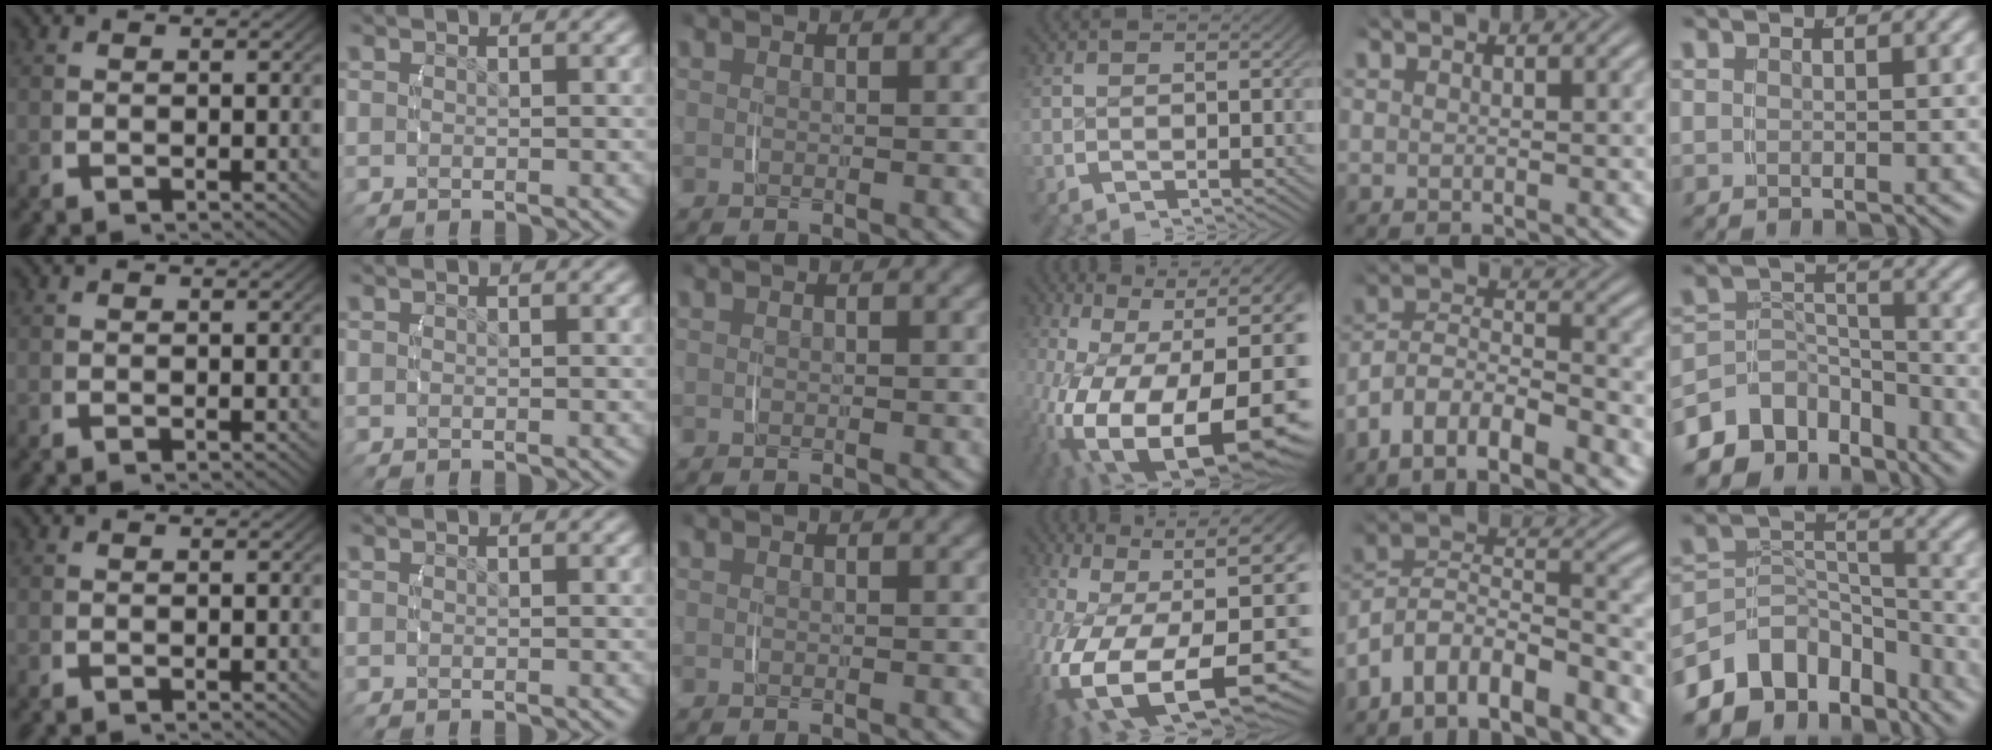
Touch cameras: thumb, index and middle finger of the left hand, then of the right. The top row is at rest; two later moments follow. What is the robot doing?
{"motion": "lift_and_place", "object": "backpack"}